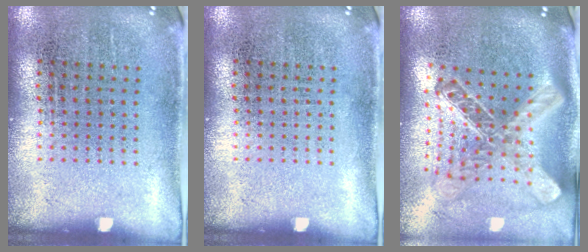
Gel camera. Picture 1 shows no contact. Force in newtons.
{"total": 0.0}
{"total": 2.8, "press": 2.0, "slide": 1.9}